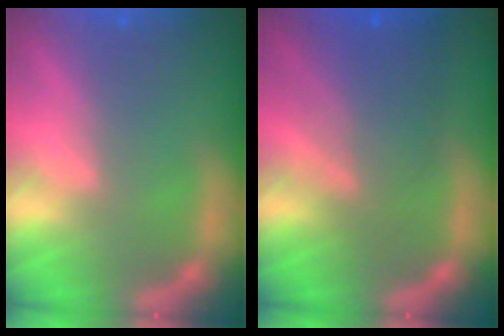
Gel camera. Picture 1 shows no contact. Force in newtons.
{"total": 6.6}